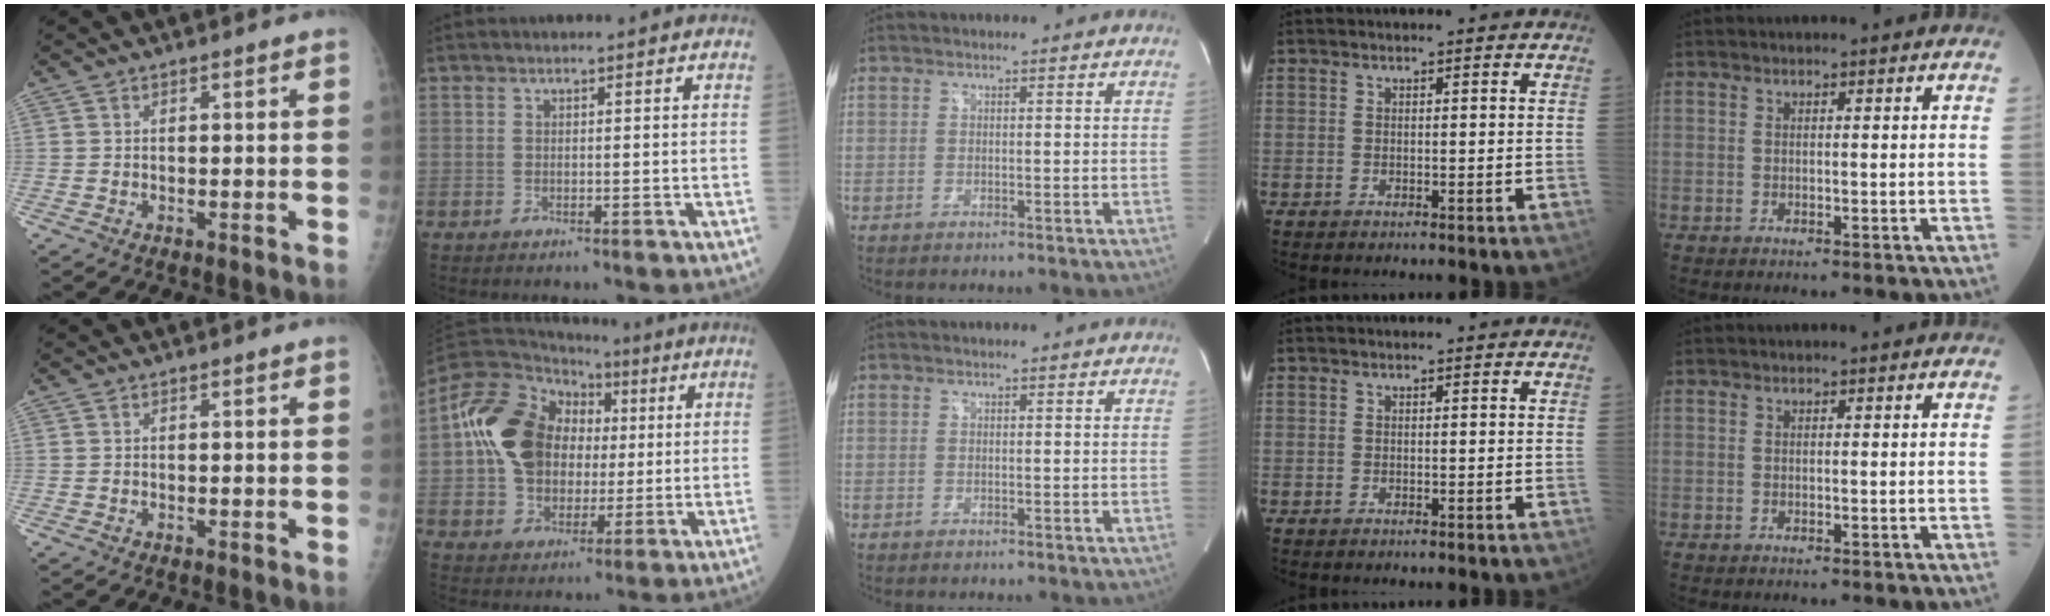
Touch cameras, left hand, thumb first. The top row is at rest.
{"index": {"total": 15.0, "force": [1.9, 11.7, 9.3], "torque": [-0.203, 0.043, 0.037]}}